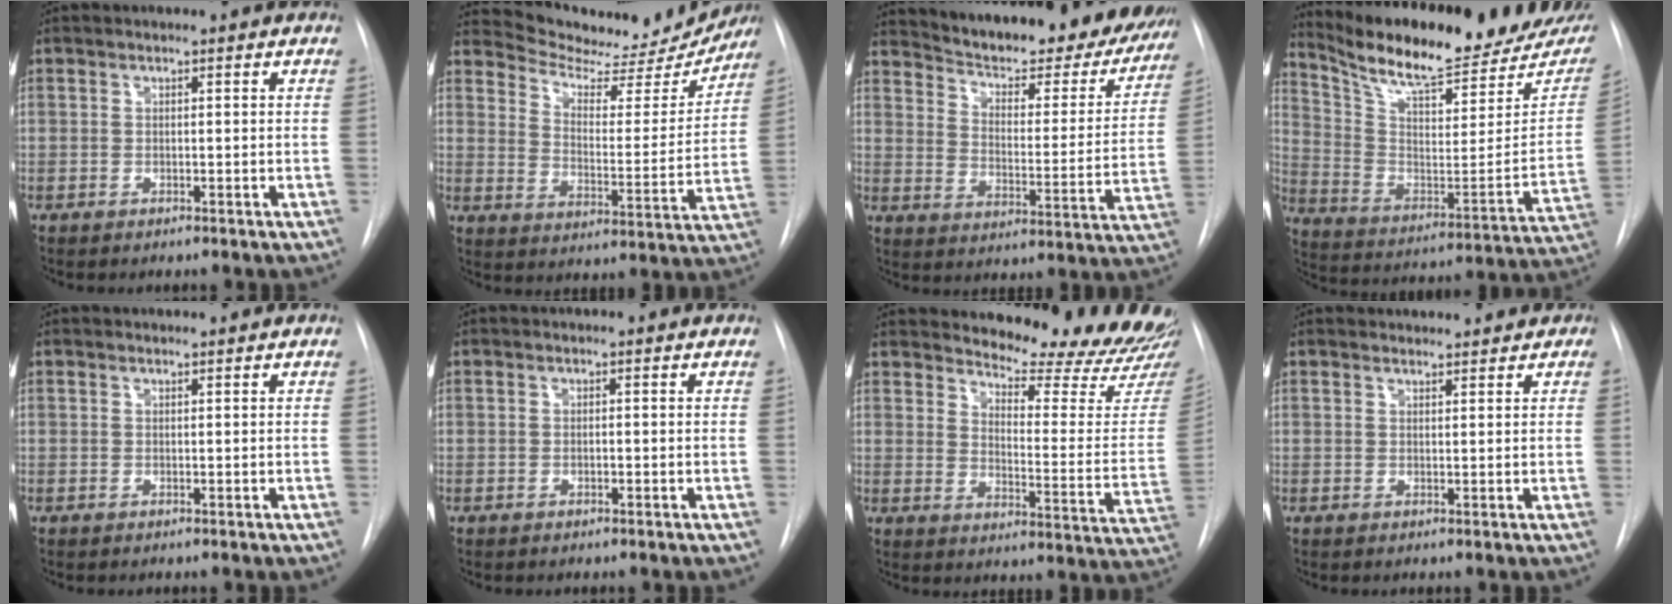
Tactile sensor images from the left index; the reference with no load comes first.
{"total": 17.9, "force": [17.1, 3.7, 3.6], "torque": [-0.047, -0.052, 0.223]}
{"total": 27.5, "force": [24.8, 6.3, 10.3], "torque": [-0.156, -0.068, 0.307]}
{"total": 23.3, "force": [20.2, 3.8, 10.9], "torque": [-0.182, -0.055, 0.300]}
{"total": 0.0}
{"total": 0.5, "force": [-0.3, 0.2, 0.4], "torque": [-0.006, -0.003, -0.007]}
{"total": 19.6, "force": [18.8, 1.8, 5.3], "torque": [-0.063, -0.120, 0.221]}
{"total": 4.9, "force": [4.5, 1.7, 0.8], "torque": [0.001, 0.015, 0.046]}